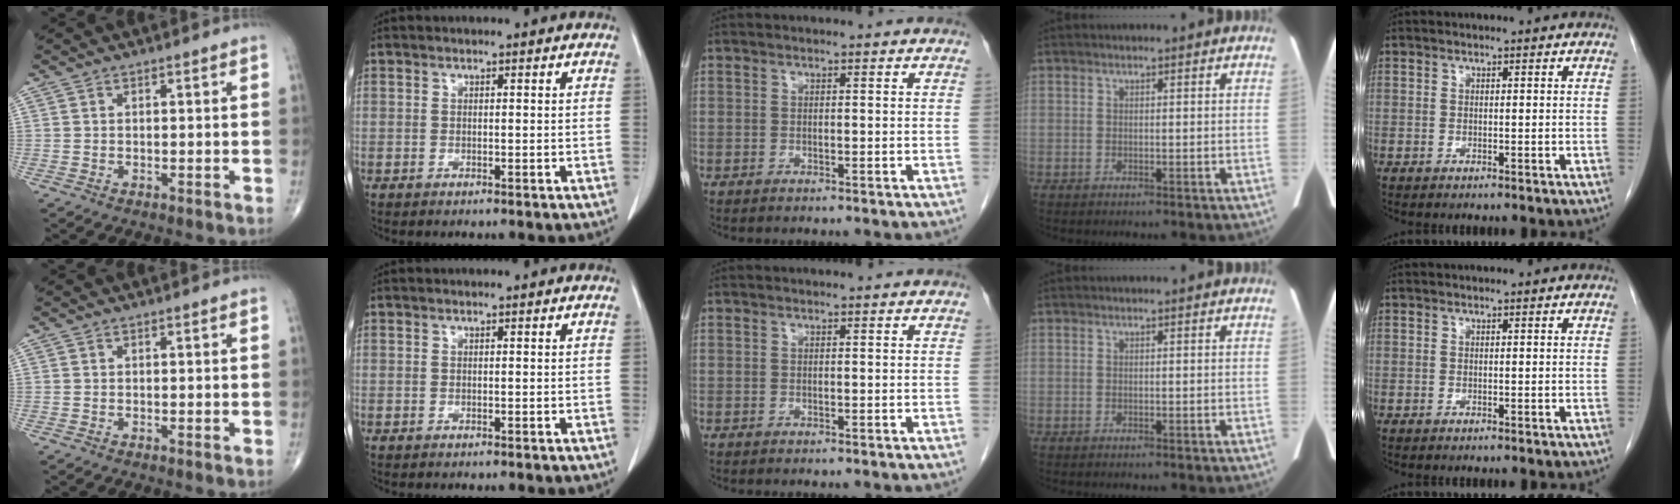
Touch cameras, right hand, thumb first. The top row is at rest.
{}